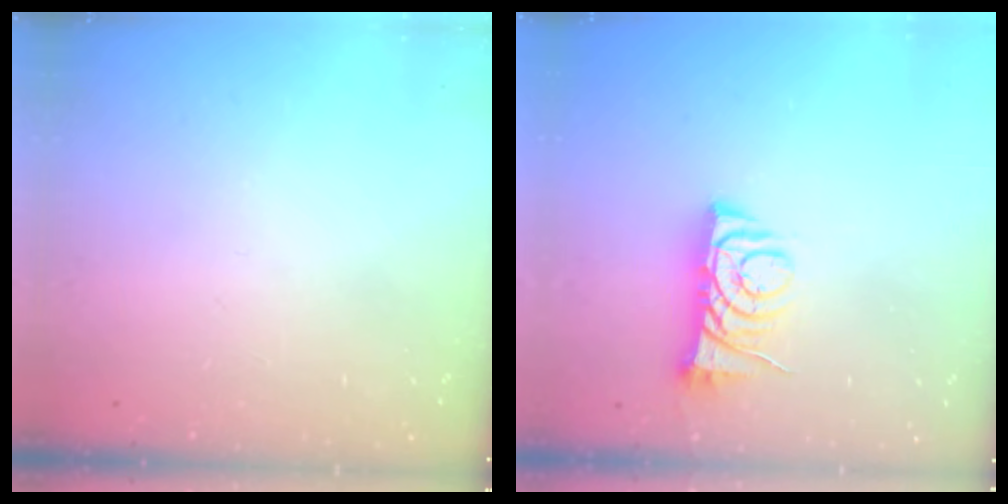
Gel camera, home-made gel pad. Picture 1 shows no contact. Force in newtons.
{"total": 7.1, "press": 7.0, "slide": 0.9}